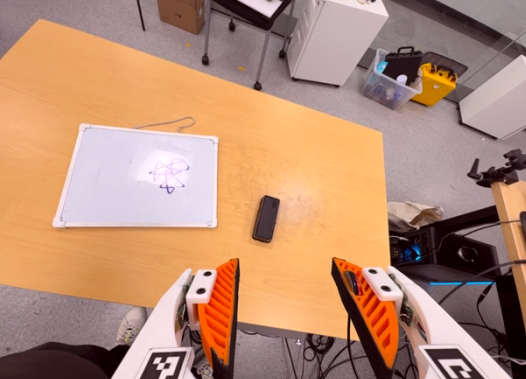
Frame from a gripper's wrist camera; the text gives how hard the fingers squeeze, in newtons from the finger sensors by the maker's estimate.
{"total": 0.0}